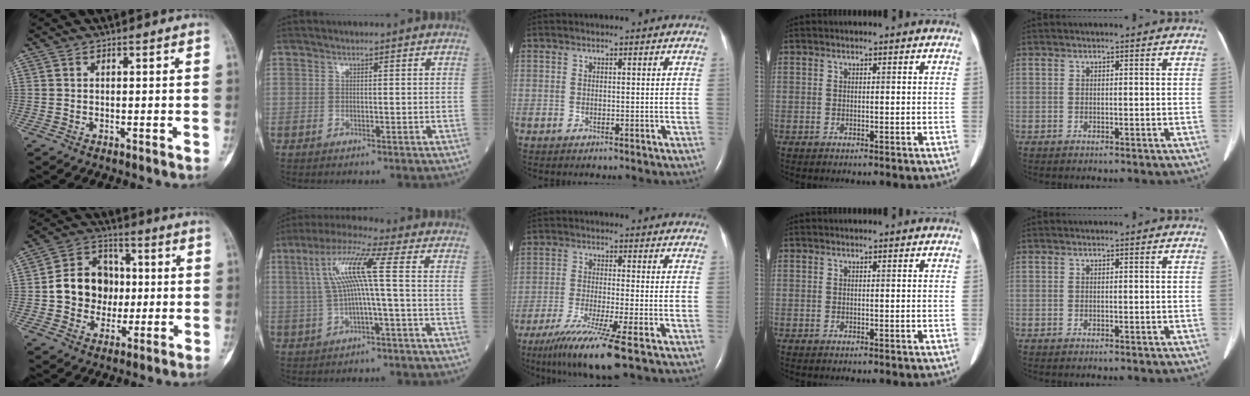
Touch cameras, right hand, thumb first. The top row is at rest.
{"thumb": {"total": 13.1, "force": [-0.1, 11.2, 6.8], "torque": [-0.072, 0.025, -0.002]}, "index": {"total": 9.1, "force": [0.9, -0.7, 9.0], "torque": [-0.182, 0.022, 0.020]}, "middle": {"total": 10.1, "force": [-6.4, -0.9, 7.7], "torque": [-0.138, -0.034, -0.109]}}